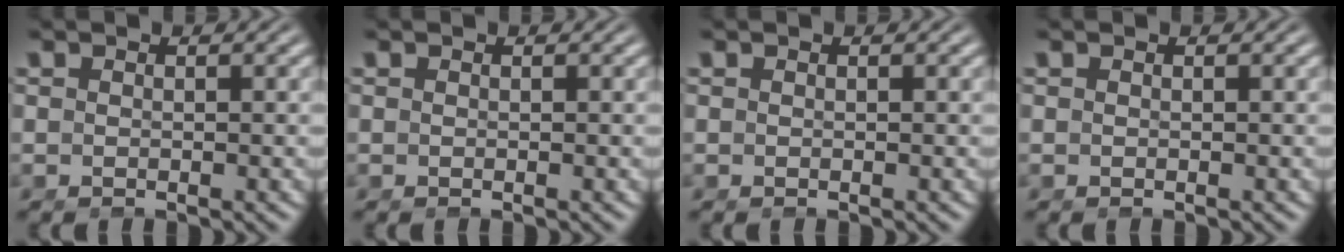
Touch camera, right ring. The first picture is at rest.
{"total": 0.0}
{"total": 0.0}
{"total": 0.0}